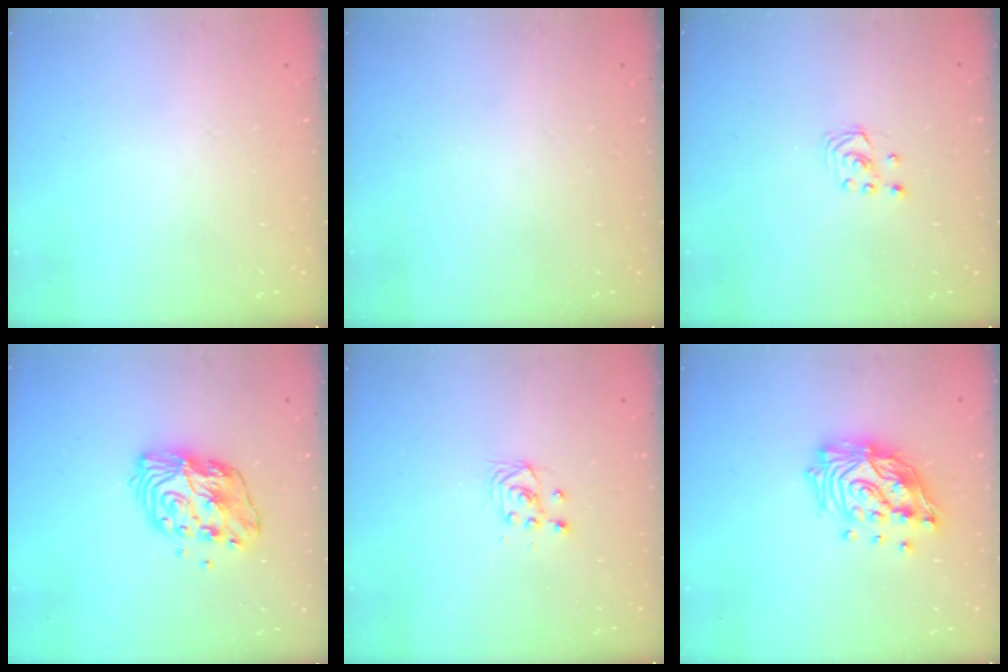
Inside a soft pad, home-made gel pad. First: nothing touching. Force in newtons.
{"total": 0.0}
{"total": 1.9, "press": 1.9, "slide": 0.2}
{"total": 11.7, "press": 11.6, "slide": 0.9}
{"total": 3.2, "press": 2.9, "slide": 1.4}
{"total": 16.7, "press": 16.6, "slide": 1.1}